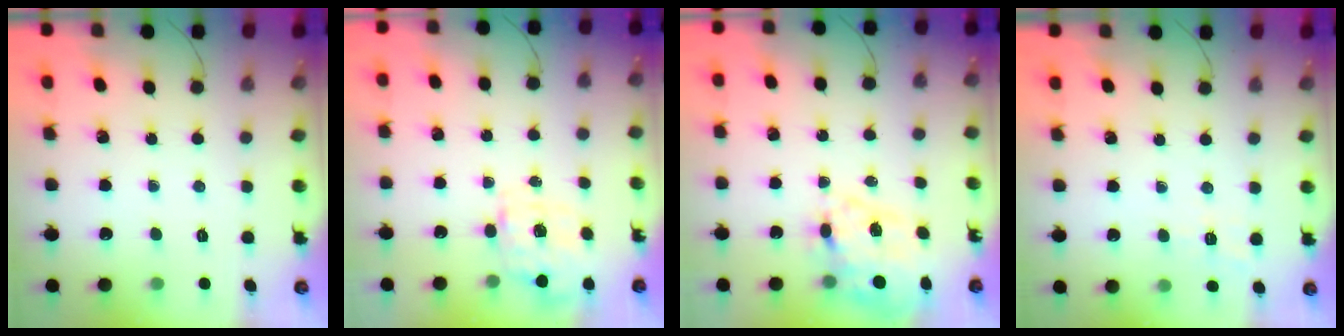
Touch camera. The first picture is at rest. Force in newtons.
{"total": 3.9, "press": 3.8, "slide": 0.8}
{"total": 16.5, "press": 16.2, "slide": 3.3}
{"total": 1.8, "press": 0.2, "slide": 1.8}